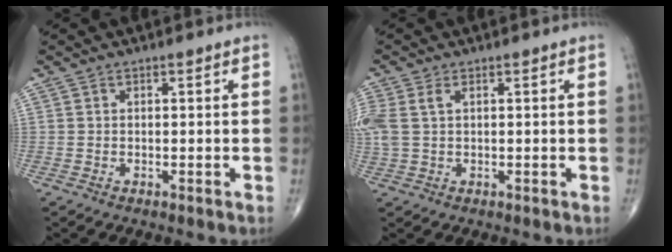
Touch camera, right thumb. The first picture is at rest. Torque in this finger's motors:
{"motor_torque": [0.51, -0.16, 0.78, 0.27, 0.16]}